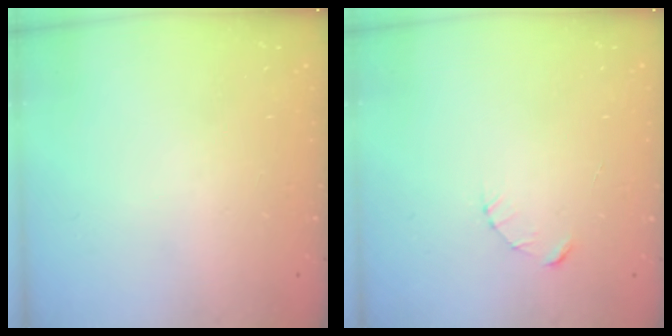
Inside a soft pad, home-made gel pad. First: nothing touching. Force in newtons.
{"total": 2.3, "press": 2.3, "slide": 0.3}